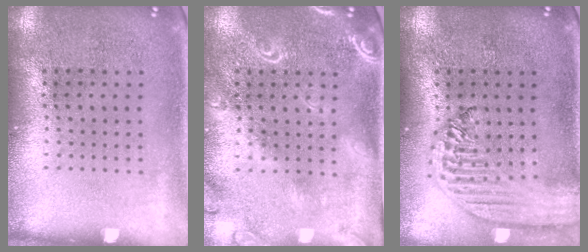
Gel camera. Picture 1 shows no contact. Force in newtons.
{"total": 2.1, "press": 1.9, "slide": 1.0}
{"total": 2.5, "press": 2.1, "slide": 1.4}